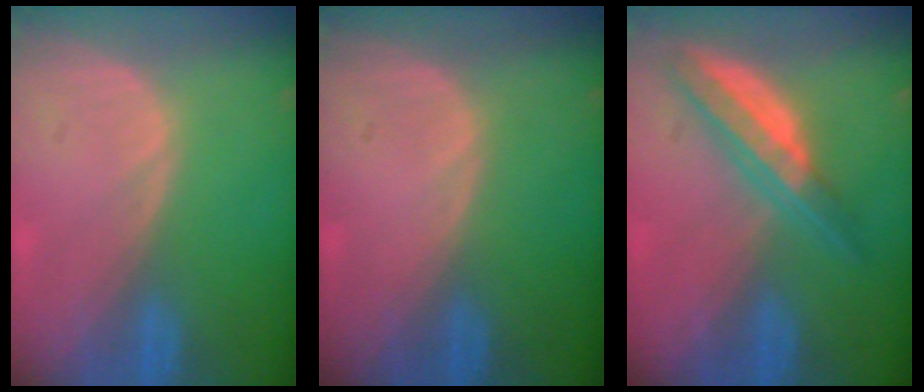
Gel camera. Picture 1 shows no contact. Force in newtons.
{"total": 0.0}
{"total": 6.6, "press": 5.6, "slide": 3.4}